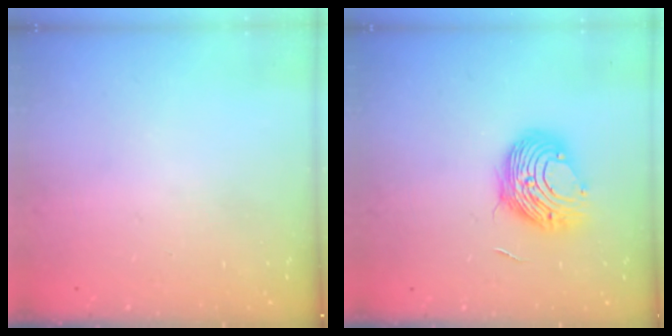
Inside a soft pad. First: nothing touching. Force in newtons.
{"total": 9.9, "press": 9.9, "slide": 0.7}